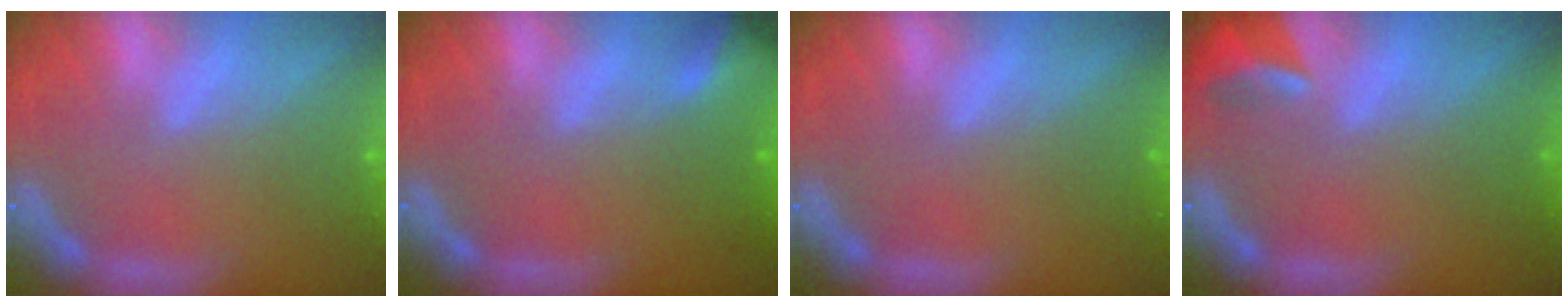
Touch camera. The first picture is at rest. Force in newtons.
{"total": 2.9}
{"total": 0.0}
{"total": 2.9}